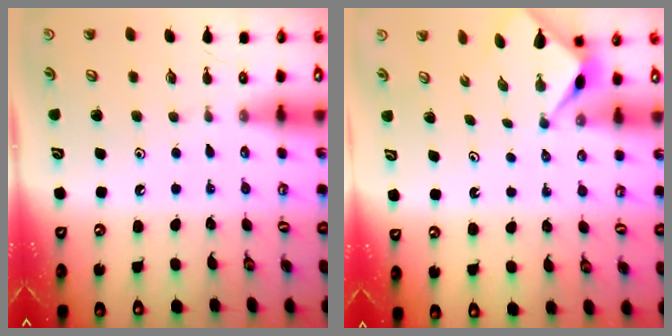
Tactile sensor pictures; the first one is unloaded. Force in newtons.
{"total": 3.0, "press": 3.0, "slide": 0.2}